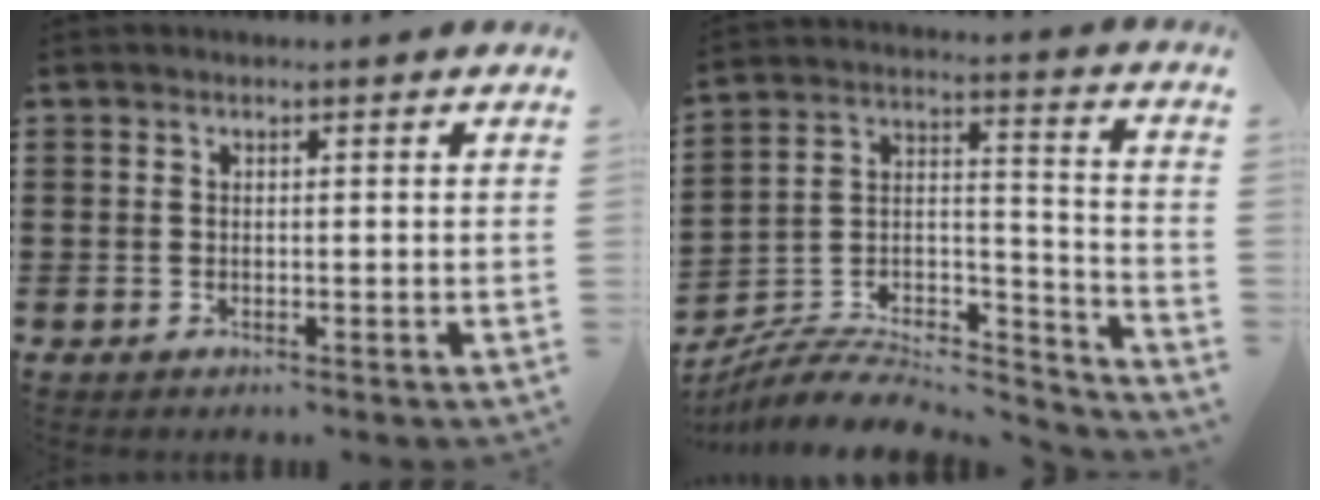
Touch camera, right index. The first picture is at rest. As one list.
[{"total": 7.6, "force": [-6.7, 2.5, 2.5], "torque": [-0.036, 0.017, -0.130]}]